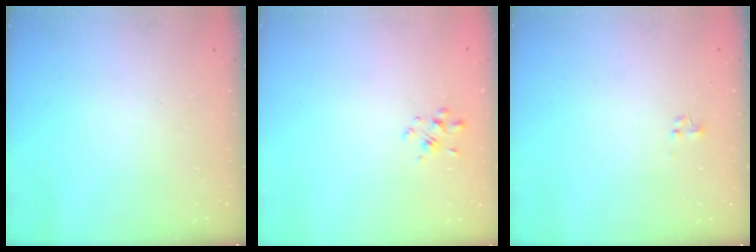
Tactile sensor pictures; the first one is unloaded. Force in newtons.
{"total": 2.2, "press": 2.0, "slide": 0.9}
{"total": 0.6, "press": 0.6, "slide": 0.2}